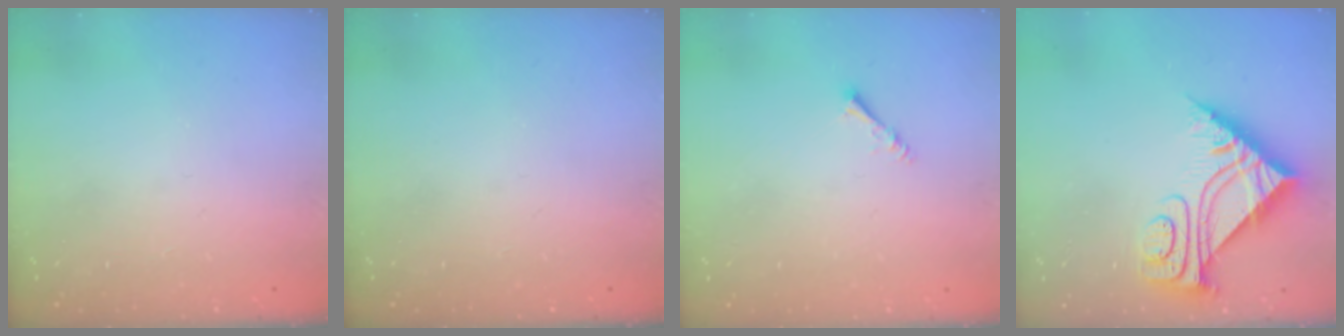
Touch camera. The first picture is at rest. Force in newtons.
{"total": 0.0}
{"total": 1.8, "press": 1.8, "slide": 0.1}
{"total": 8.9, "press": 8.8, "slide": 0.7}